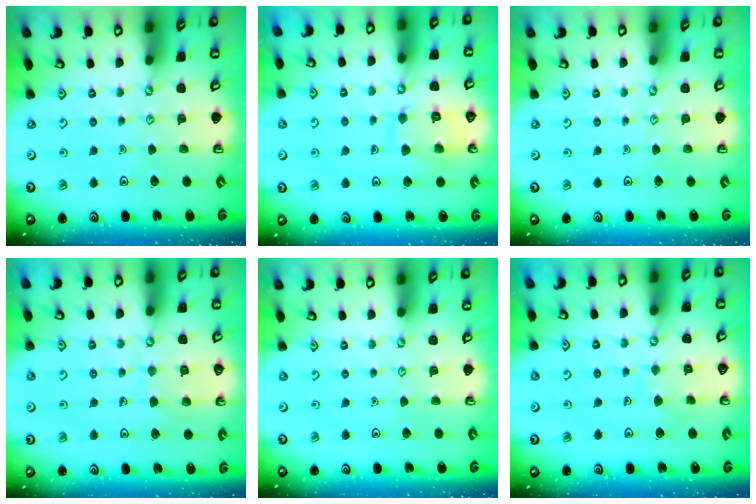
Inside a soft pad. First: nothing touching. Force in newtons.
{"total": 10.0, "press": 10.0, "slide": 0.4}
{"total": 0.0}
{"total": 5.9, "press": 5.9, "slide": 0.5}
{"total": 0.0}
{"total": 5.4, "press": 5.4, "slide": 0.5}